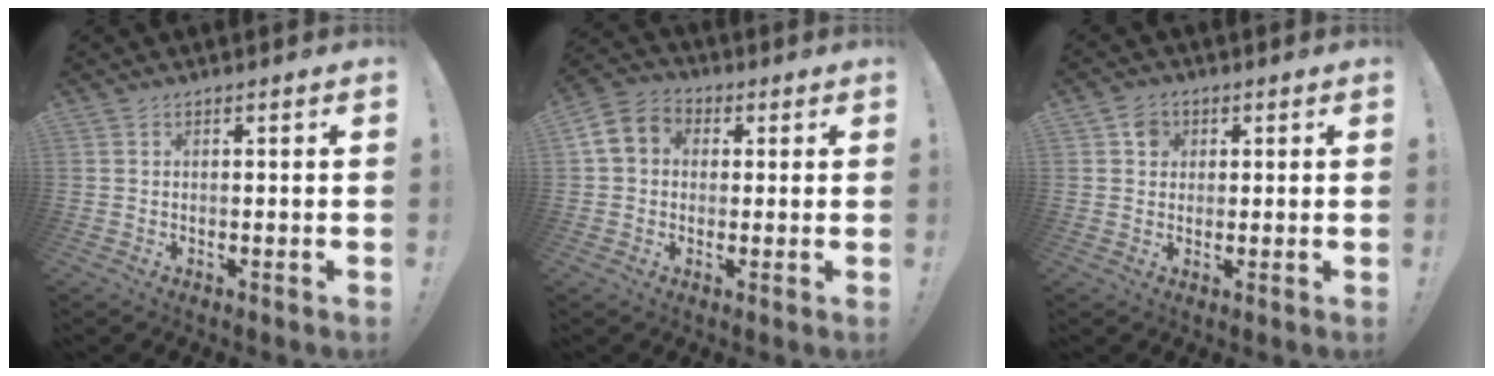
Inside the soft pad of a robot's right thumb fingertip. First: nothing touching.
{"total": 8.2, "force": [1.1, 7.1, 3.9], "torque": [-0.059, 0.010, 0.026]}
{"total": 4.6, "force": [1.4, 4.1, 1.7], "torque": [-0.019, 0.005, 0.024]}